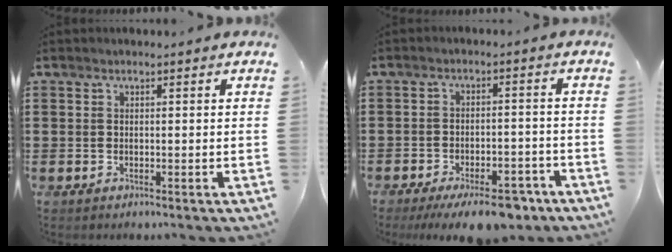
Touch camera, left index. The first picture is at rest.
{"total": 7.8, "force": [-6.2, 1.9, 4.3], "torque": [-0.061, 0.010, -0.107]}